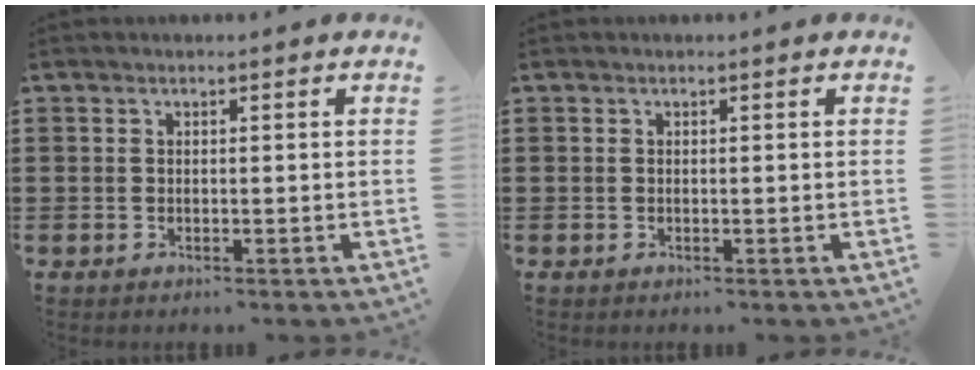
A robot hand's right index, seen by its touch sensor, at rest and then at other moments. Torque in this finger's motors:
{"motor_torque": [0.55, 1.23, 0.00, 0.00]}